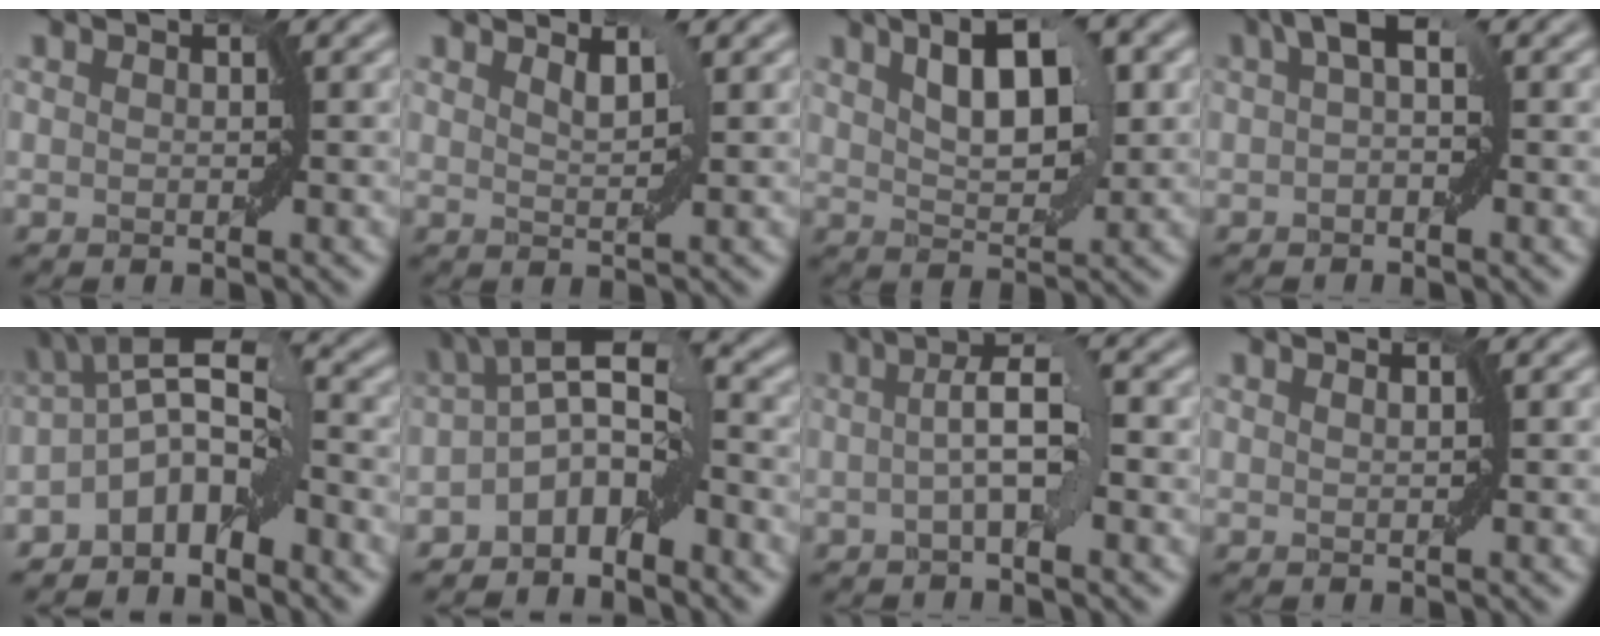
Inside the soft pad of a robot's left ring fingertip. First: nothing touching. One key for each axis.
{"total": 1.4, "fx": 1.2, "fy": 0.2, "fz": 0.7, "tx": -0.010, "ty": -0.002, "tz": 0.023}
{"total": 6.5, "fx": 2.4, "fy": 2.8, "fz": 5.4, "tx": -0.090, "ty": 0.008, "tz": 0.042}
{"total": 2.7, "fx": 0.8, "fy": 0.9, "fz": 2.5, "tx": -0.034, "ty": 0.012, "tz": 0.006}
{"total": 6.2, "fx": -2.8, "fy": 2.6, "fz": 4.9, "tx": -0.078, "ty": 0.014, "tz": -0.062}
{"total": 6.4, "fx": -2.6, "fy": 2.9, "fz": 5.0, "tx": -0.085, "ty": 0.013, "tz": -0.058}
{"total": 4.1, "fx": 0.0, "fy": 0.8, "fz": 4.0, "tx": -0.070, "ty": 0.012, "tz": -0.004}
{"total": 0.6, "fx": 0.5, "fy": 0.0, "fz": 0.3, "tx": -0.003, "ty": 0.000, "tz": 0.007}